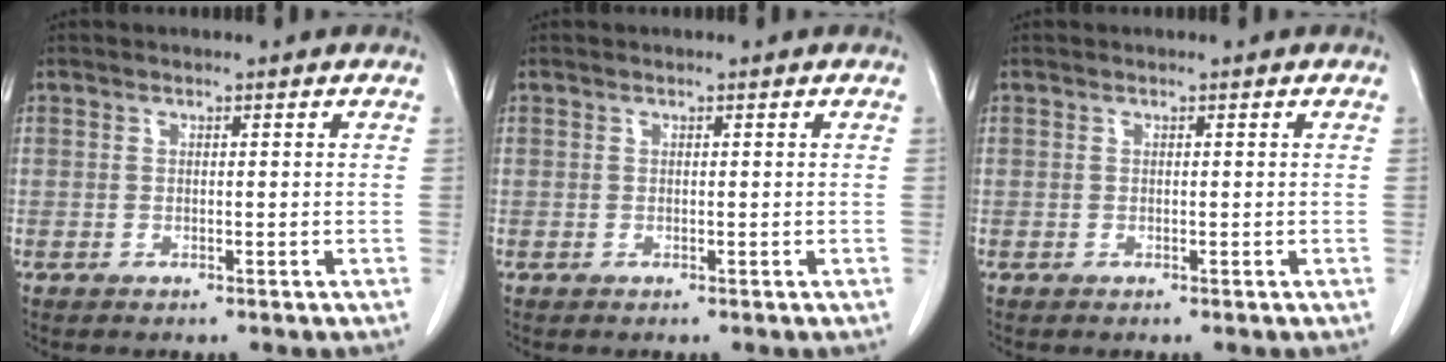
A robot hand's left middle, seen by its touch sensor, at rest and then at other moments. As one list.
[{"total": 0.0}, {"total": 0.0}]